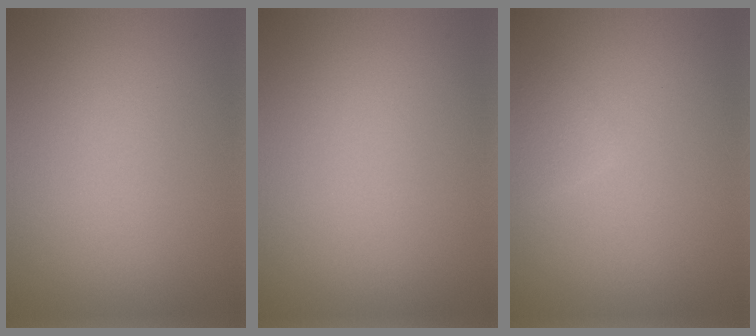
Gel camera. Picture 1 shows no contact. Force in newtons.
{"total": 0.0}
{"total": 1.2, "press": 1.2, "slide": 0.0}